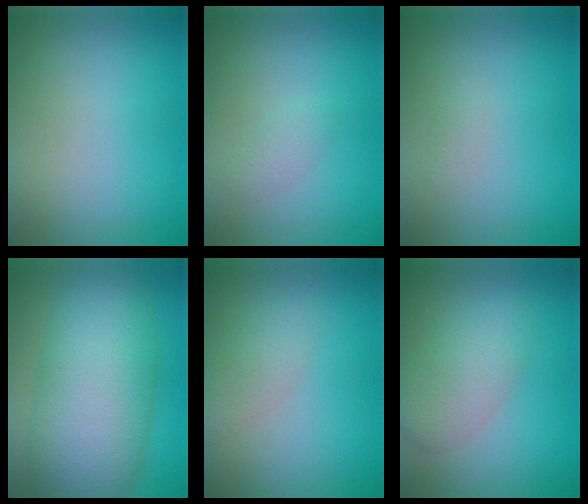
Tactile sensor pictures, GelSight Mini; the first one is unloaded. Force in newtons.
{"total": 1.2, "press": 1.2, "slide": 0.0}
{"total": 0.6, "press": 0.6, "slide": 0.0}
{"total": 12.2, "press": 12.2, "slide": 0.5}
{"total": 2.4, "press": 2.4, "slide": 0.2}
{"total": 4.2, "press": 4.2, "slide": 0.2}